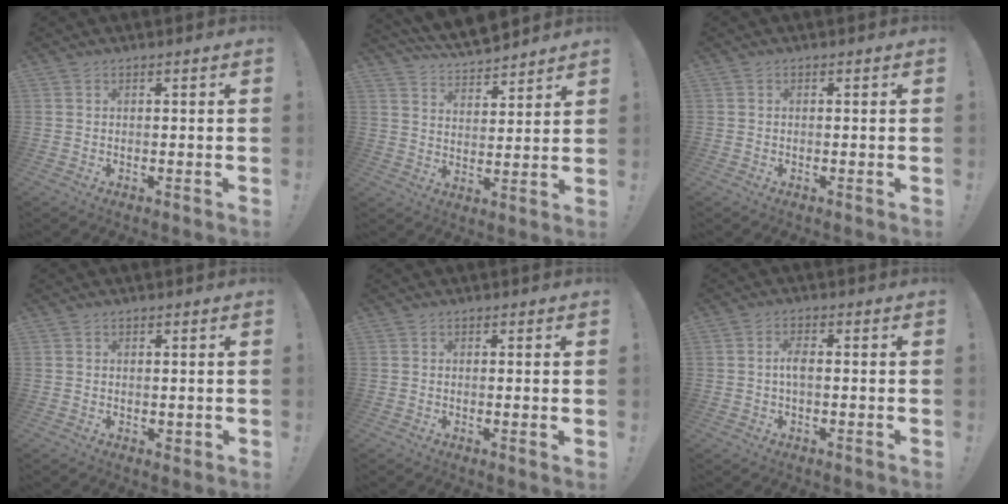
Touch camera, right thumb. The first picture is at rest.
{"total": 8.0, "force": [7.5, 2.3, 1.8], "torque": [-0.050, -0.061, 0.140]}
{"total": 0.0}
{"total": 1.2, "force": [0.4, 1.1, 0.5], "torque": [0.006, -0.004, 0.004]}
{"total": 1.2, "force": [0.3, -0.1, 1.1], "torque": [-0.007, -0.006, 0.002]}
{"total": 3.3, "force": [-0.3, 1.5, 3.0], "torque": [-0.068, 0.008, -0.008]}